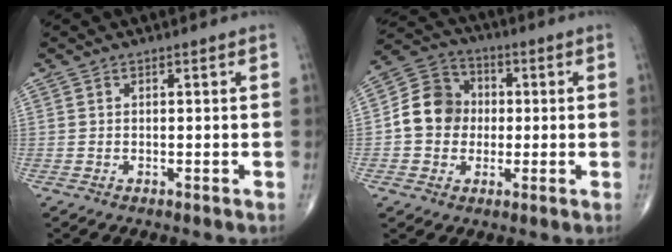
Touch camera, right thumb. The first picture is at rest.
{"total": 10.4, "force": [-0.2, 9.2, 5.0], "torque": [-0.064, 0.027, -0.016]}